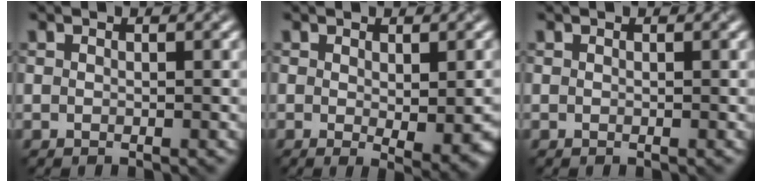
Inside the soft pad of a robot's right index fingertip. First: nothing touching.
{"total": 4.3, "force": [-0.5, 1.0, 4.2], "torque": [-0.051, -0.013, -0.001]}
{"total": 0.0}